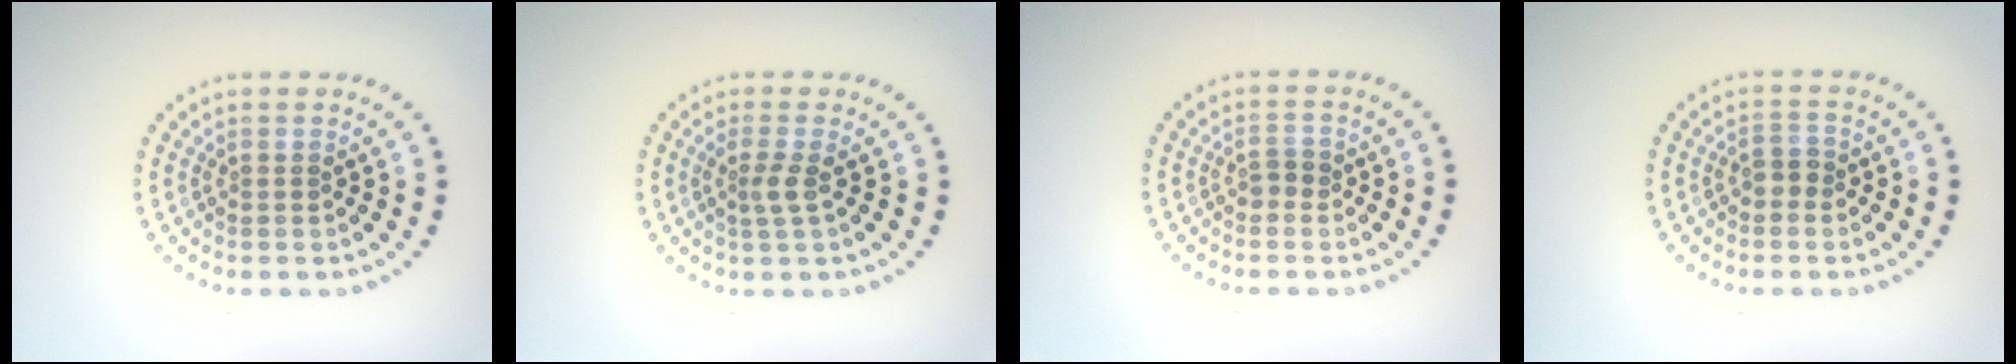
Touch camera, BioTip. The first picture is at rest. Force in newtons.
{"total": 1.6, "press": 1.2, "slide": 1.1}
{"total": 1.1, "press": 1.1, "slide": 0.2}
{"total": 1.5, "press": 1.3, "slide": 0.7}